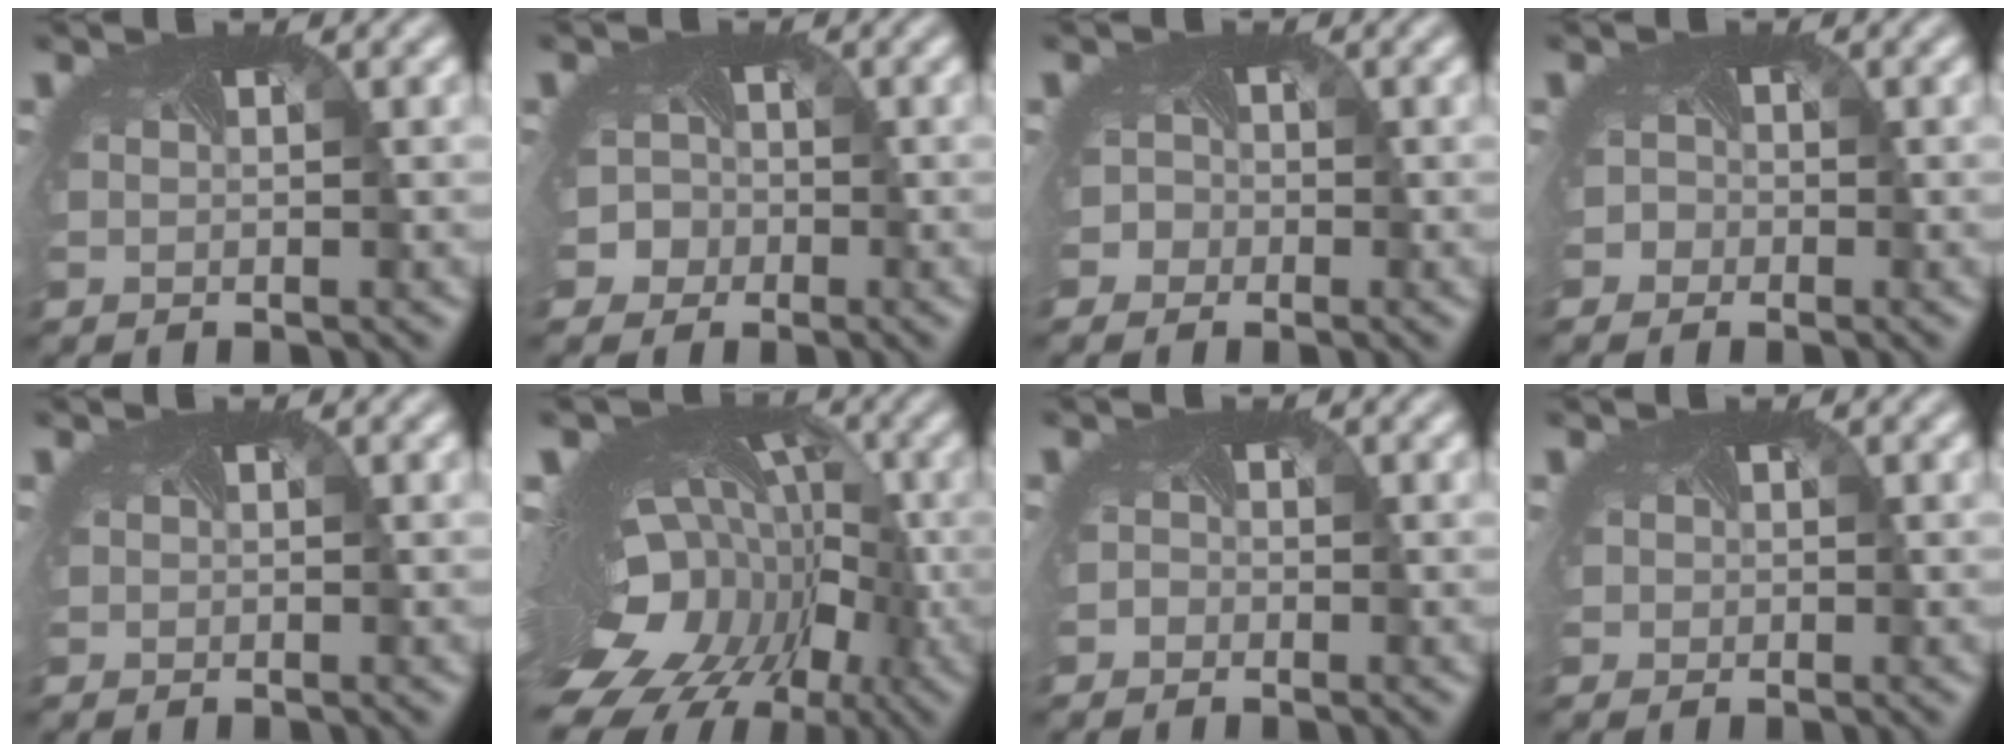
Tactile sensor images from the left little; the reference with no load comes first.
{"total": 4.5, "force": [-2.6, 3.6, 0.5], "torque": [0.005, -0.007, -0.039]}
{"total": 3.7, "force": [-2.3, 2.9, 0.6], "torque": [0.006, 0.003, -0.038]}
{"total": 2.8, "force": [-1.5, 2.3, 0.5], "torque": [0.002, 0.009, -0.025]}
{"total": 0.5, "force": [-0.1, 0.5, 0.0], "torque": [0.005, -0.001, -0.002]}
{"total": 18.9, "force": [-5.7, 12.5, 12.9], "torque": [-0.205, -0.051, -0.067]}
{"total": 1.1, "force": [-0.6, 0.9, 0.0], "torque": [0.006, -0.006, -0.012]}
{"total": 1.4, "force": [0.0, 1.4, 0.3], "torque": [-0.005, 0.000, -0.003]}